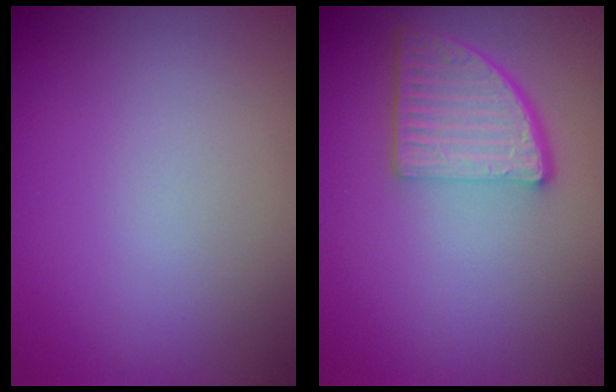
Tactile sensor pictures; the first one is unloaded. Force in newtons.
{"total": 5.1, "press": 3.8, "slide": 3.5}